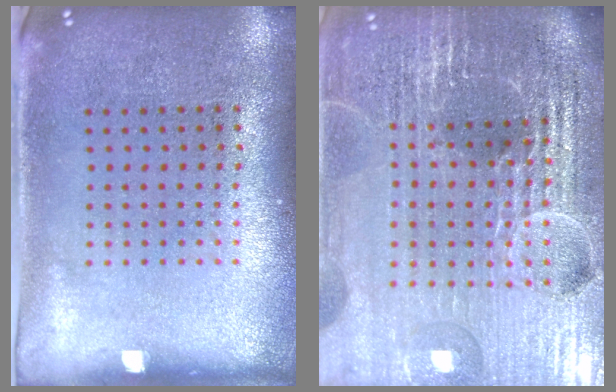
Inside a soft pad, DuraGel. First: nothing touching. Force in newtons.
{"total": 6.6, "press": 5.8, "slide": 3.2}